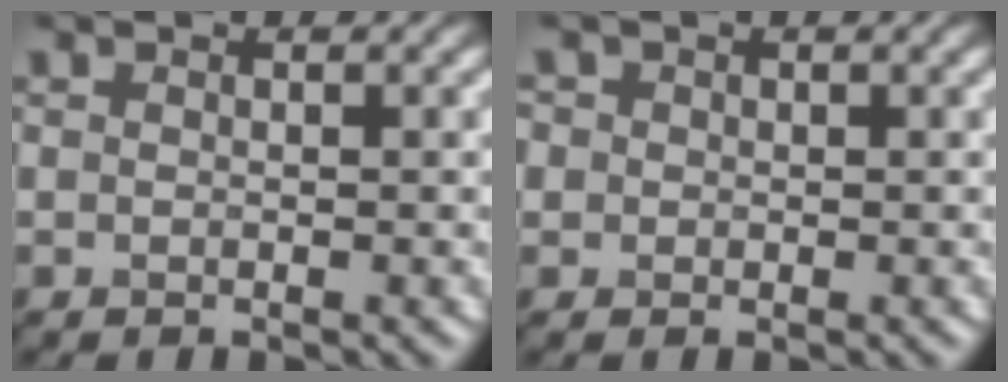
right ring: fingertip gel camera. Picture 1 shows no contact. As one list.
[{"total": 2.1, "force": [0.7, 1.8, 0.8], "torque": [-0.013, 0.009, 0.004]}]